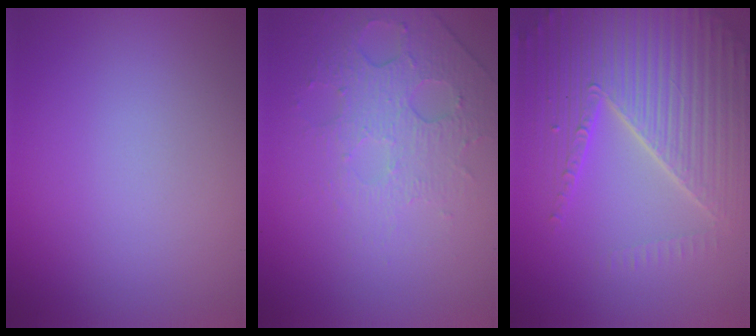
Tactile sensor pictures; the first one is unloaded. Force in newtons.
{"total": 4.7, "press": 3.2, "slide": 3.5}
{"total": 7.0, "press": 6.8, "slide": 1.7}